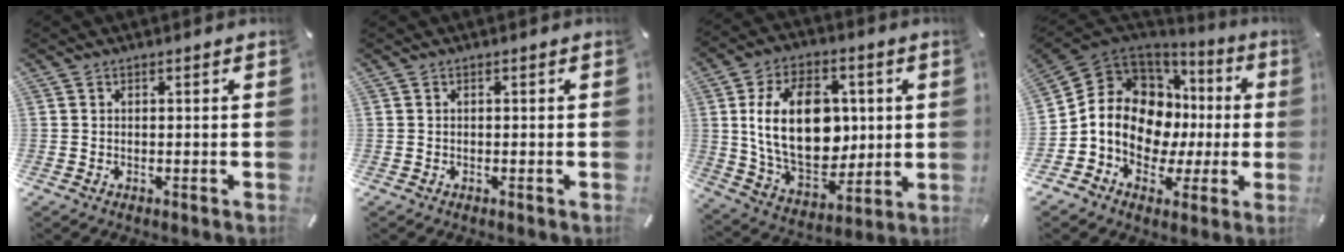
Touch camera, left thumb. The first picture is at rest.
{"total": 0.0}
{"total": 20.8, "force": [2.2, 14.3, 14.9], "torque": [-0.281, 0.001, 0.042]}
{"total": 13.9, "force": [0.0, 11.7, 7.5], "torque": [-0.155, -0.022, 0.001]}